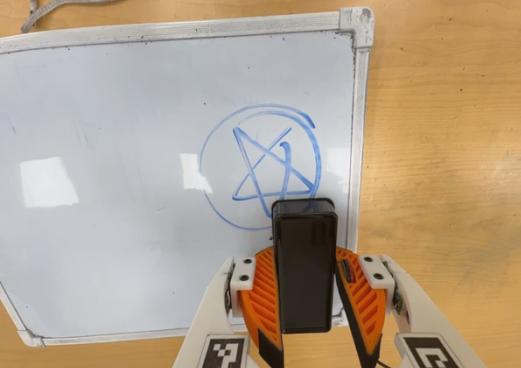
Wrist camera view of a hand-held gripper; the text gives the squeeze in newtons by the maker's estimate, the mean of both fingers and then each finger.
{"total": 5.8, "left": 5.0, "right": 6.5}